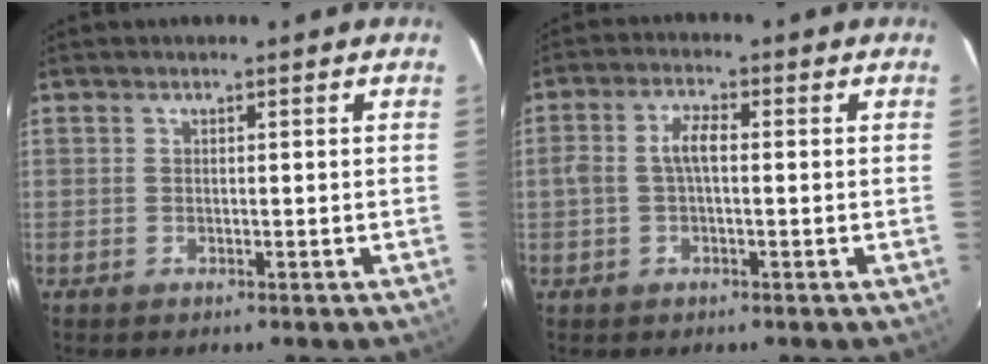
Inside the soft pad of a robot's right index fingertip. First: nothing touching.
{"total": 4.2, "force": [-0.2, 1.6, 3.9], "torque": [-0.078, 0.011, -0.004]}